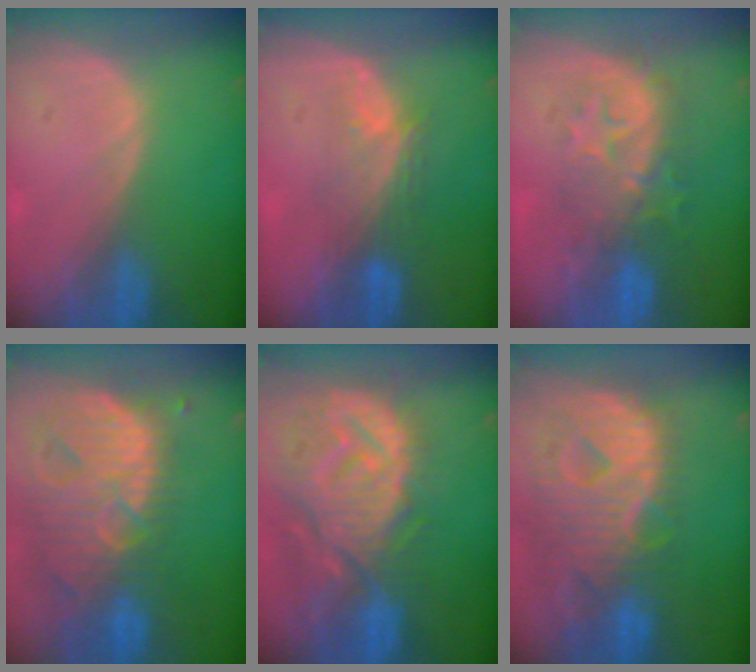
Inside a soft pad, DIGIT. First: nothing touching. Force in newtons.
{"total": 4.9, "press": 4.7, "slide": 1.6}
{"total": 8.4, "press": 8.2, "slide": 1.4}
{"total": 13.7, "press": 11.6, "slide": 7.3}
{"total": 13.4, "press": 11.7, "slide": 6.6}
{"total": 12.9, "press": 11.0, "slide": 6.8}